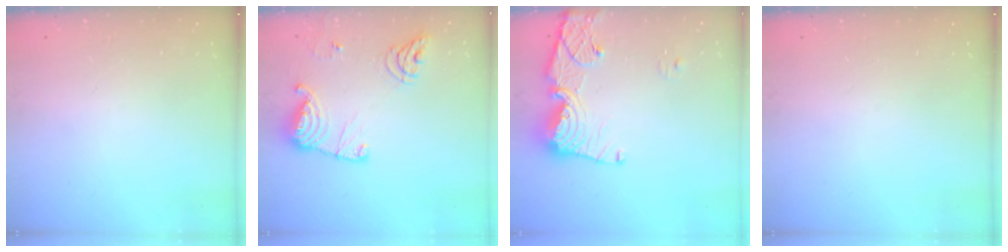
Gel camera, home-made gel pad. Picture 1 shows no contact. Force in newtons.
{"total": 14.9, "press": 14.9, "slide": 1.3}
{"total": 15.0, "press": 14.9, "slide": 2.0}
{"total": 0.0}